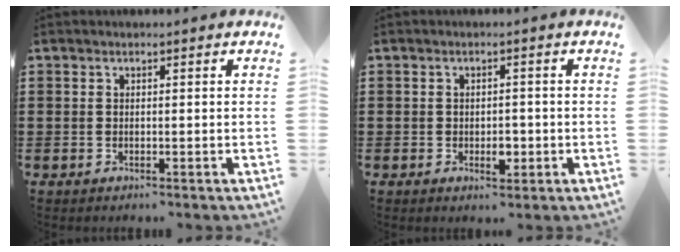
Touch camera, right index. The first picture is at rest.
{"total": 2.9, "force": [-0.7, 1.5, 2.4], "torque": [-0.035, -0.002, -0.014]}